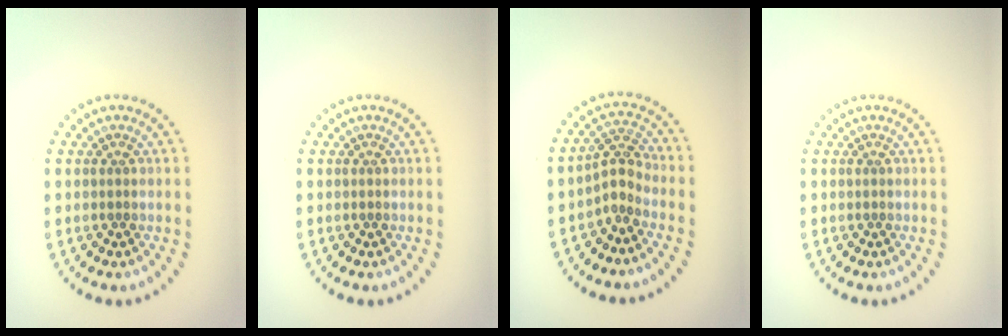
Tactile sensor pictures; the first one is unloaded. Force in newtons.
{"total": 0.0}
{"total": 2.3, "press": 1.6, "slide": 1.7}
{"total": 0.0}